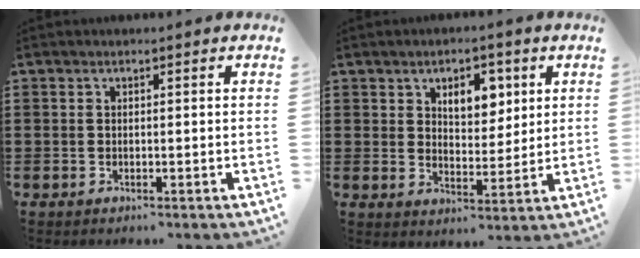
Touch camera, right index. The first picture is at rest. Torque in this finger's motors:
{"motor_torque": [0.39, 0.17, 0.15, 0.05]}